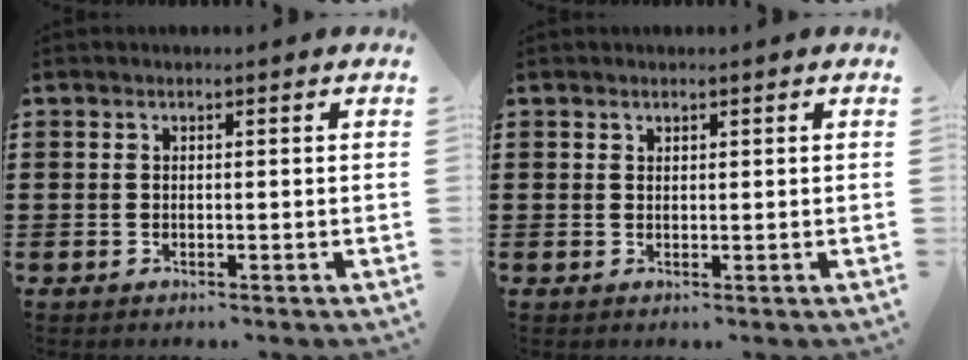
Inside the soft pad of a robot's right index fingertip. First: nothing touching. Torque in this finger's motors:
{"motor_torque": [-0.24, 0.19, -0.07, -0.01]}